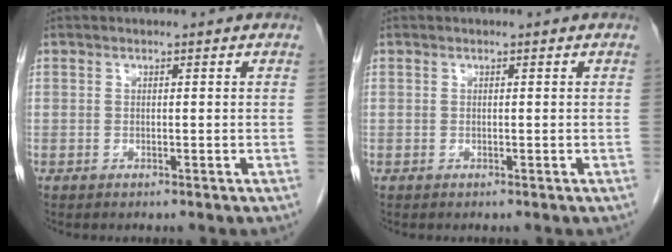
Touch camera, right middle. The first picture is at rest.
{"total": 0.0}